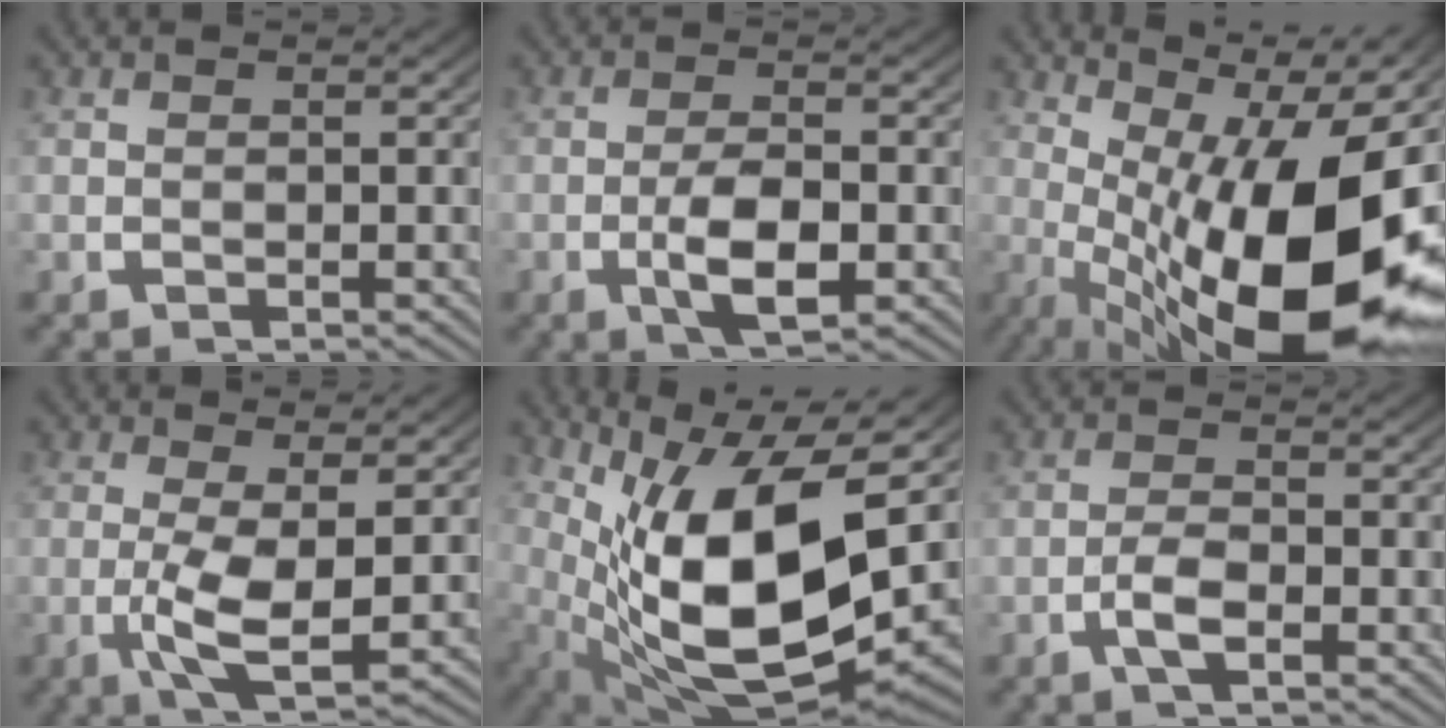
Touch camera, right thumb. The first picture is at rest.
{"total": 4.8, "force": [-1.1, 2.5, 4.0], "torque": [-0.086, -0.018, -0.013]}
{"total": 19.7, "force": [-1.0, 9.8, 17.0], "torque": [-0.278, -0.058, 0.025]}
{"total": 5.6, "force": [-0.2, 2.0, 5.2], "torque": [-0.116, -0.027, 0.006]}
{"total": 19.5, "force": [0.3, 11.2, 16.0], "torque": [-0.291, -0.062, 0.041]}
{"total": 2.4, "force": [-0.9, 1.1, 2.0], "torque": [-0.049, -0.009, -0.018]}